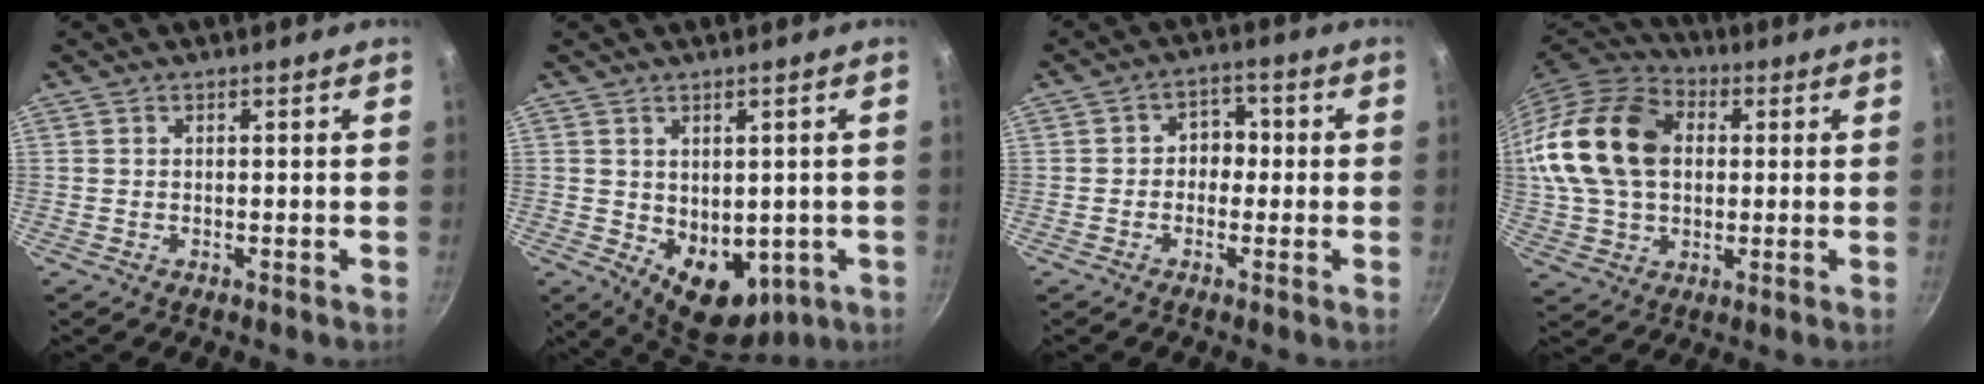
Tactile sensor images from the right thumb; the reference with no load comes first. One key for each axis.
{"total": 10.3, "fx": -1.0, "fy": 7.4, "fz": 7.1, "tx": -0.071, "ty": -0.018, "tz": 0.011}
{"total": 4.7, "fx": -0.4, "fy": 4.0, "fz": 2.5, "tx": 0.007, "ty": 0.014, "tz": -0.016}
{"total": 21.3, "fx": 3.0, "fy": 15.3, "fz": 14.5, "tx": -0.266, "ty": 0.027, "tz": 0.049}